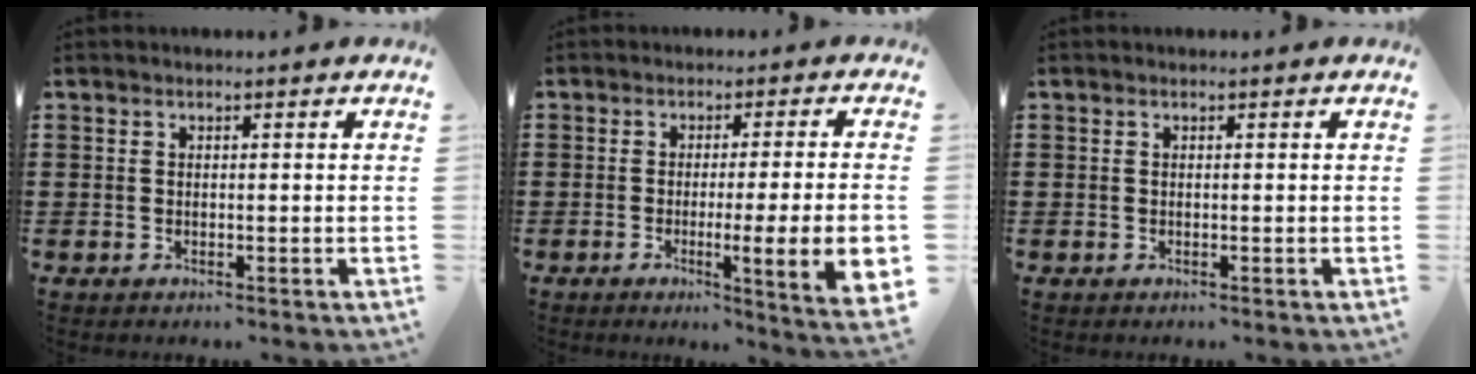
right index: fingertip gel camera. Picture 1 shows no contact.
{"total": 7.2, "force": [-1.4, 0.3, 7.1], "torque": [-0.105, -0.017, -0.025]}
{"total": 0.0}